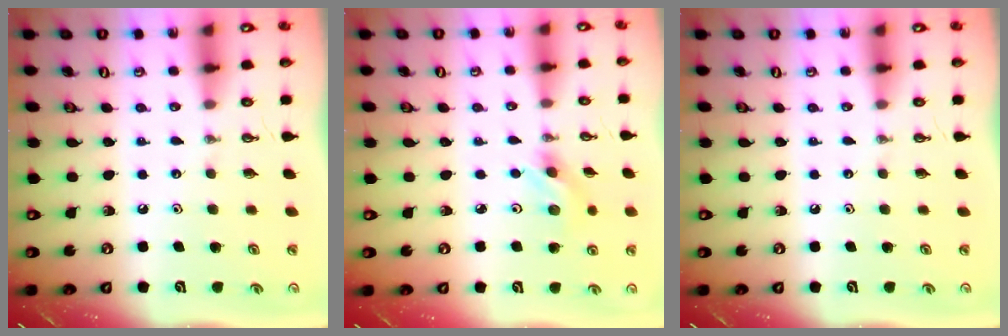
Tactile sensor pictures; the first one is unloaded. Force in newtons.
{"total": 3.6, "press": 3.5, "slide": 1.0}
{"total": 0.0}